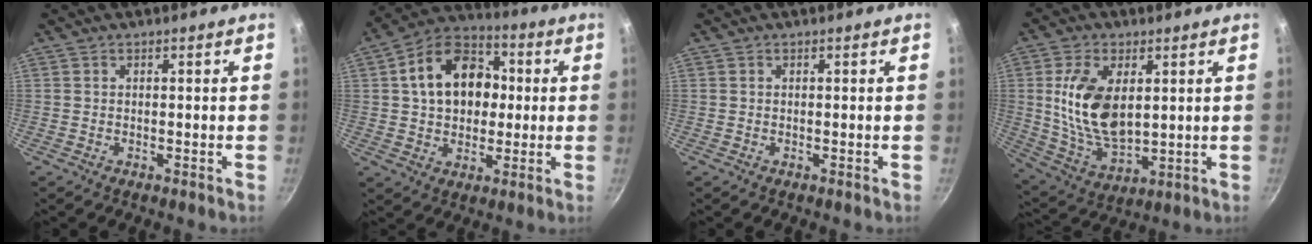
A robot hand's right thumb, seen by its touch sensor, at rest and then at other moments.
{"total": 16.0, "force": [2.3, 11.9, 10.4], "torque": [-0.138, 0.027, 0.024]}
{"total": 0.0}
{"total": 14.8, "force": [2.7, 8.4, 11.9], "torque": [-0.214, -0.021, 0.062]}